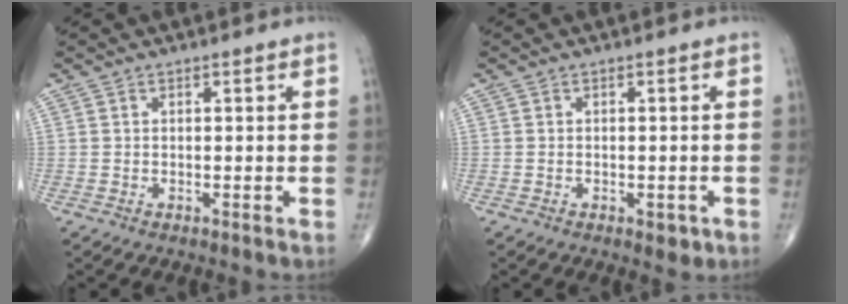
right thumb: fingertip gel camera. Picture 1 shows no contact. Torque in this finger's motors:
{"motor_torque": [0.11, 0.29, -0.20, -0.04, 0.01]}